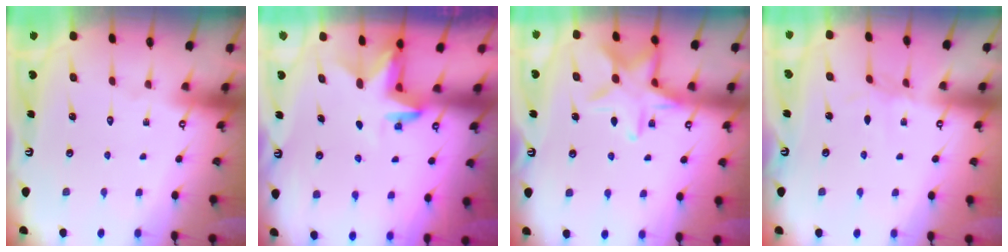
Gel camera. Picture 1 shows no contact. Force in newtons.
{"total": 3.2, "press": 3.2, "slide": 0.1}
{"total": 14.9, "press": 14.8, "slide": 1.0}
{"total": 1.5, "press": 1.5, "slide": 0.4}